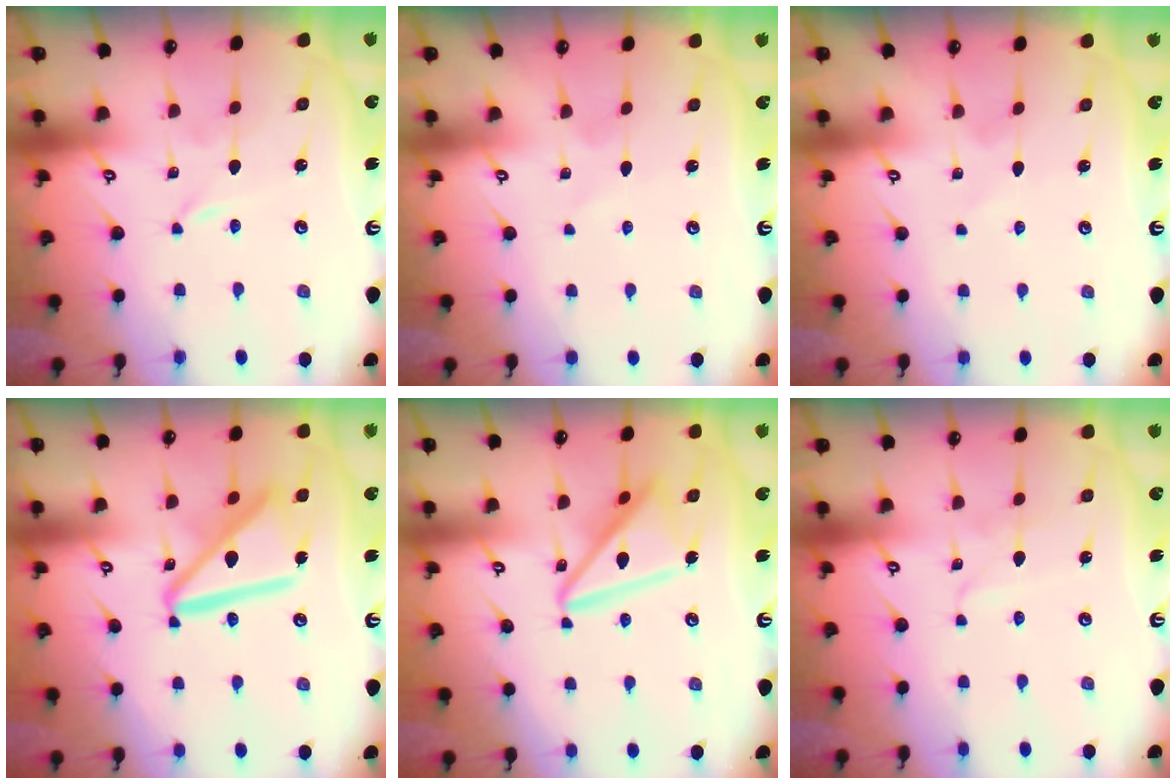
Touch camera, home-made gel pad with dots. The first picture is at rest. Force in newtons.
{"total": 2.3, "press": 2.2, "slide": 0.3}
{"total": 2.3, "press": 2.3, "slide": 0.1}
{"total": 17.6, "press": 17.4, "slide": 2.0}
{"total": 16.7, "press": 16.6, "slide": 1.6}
{"total": 2.7, "press": 2.7, "slide": 0.3}